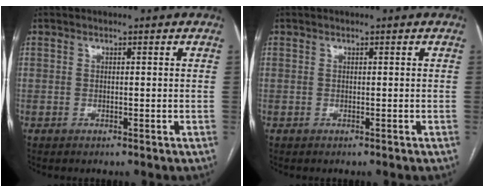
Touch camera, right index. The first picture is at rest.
{"total": 0.0}